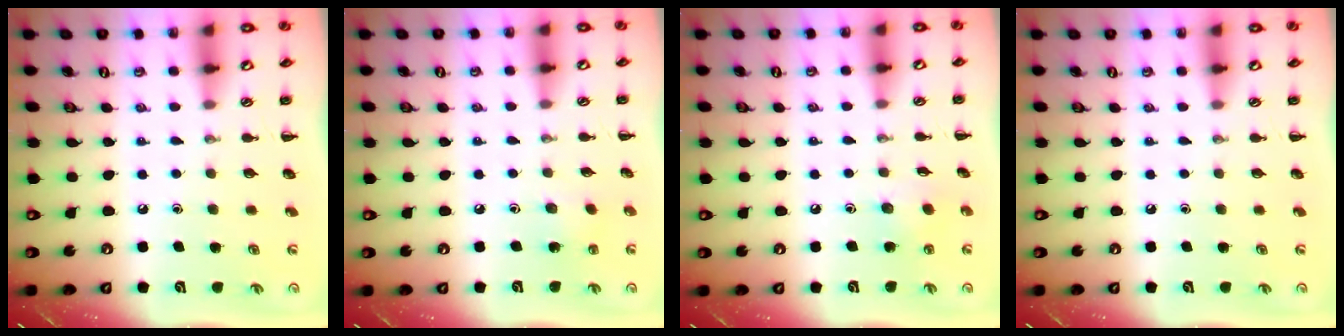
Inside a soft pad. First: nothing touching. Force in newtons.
{"total": 3.2, "press": 3.0, "slide": 1.0}
{"total": 4.3, "press": 4.2, "slide": 0.9}
{"total": 0.0}